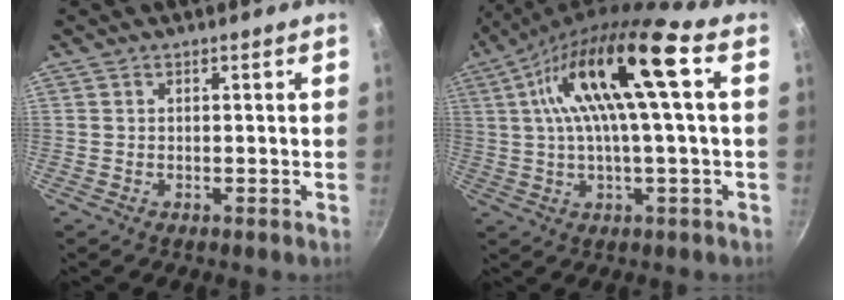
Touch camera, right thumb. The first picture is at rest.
{"total": 14.0, "force": [3.4, 2.1, 13.4], "torque": [-0.238, 0.018, 0.065]}